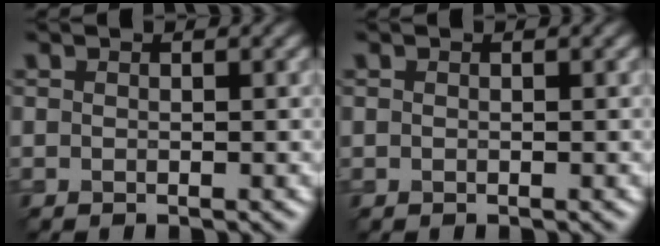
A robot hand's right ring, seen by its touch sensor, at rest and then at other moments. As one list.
[{"total": 0.0}]